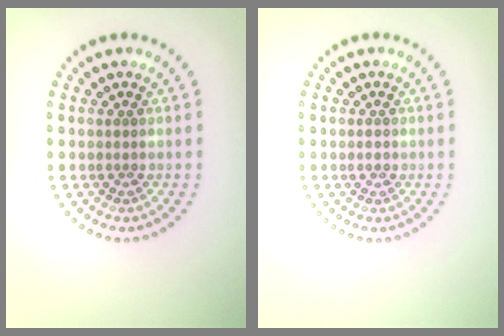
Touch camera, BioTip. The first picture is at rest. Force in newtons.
{"total": 0.9, "press": 0.9, "slide": 0.1}